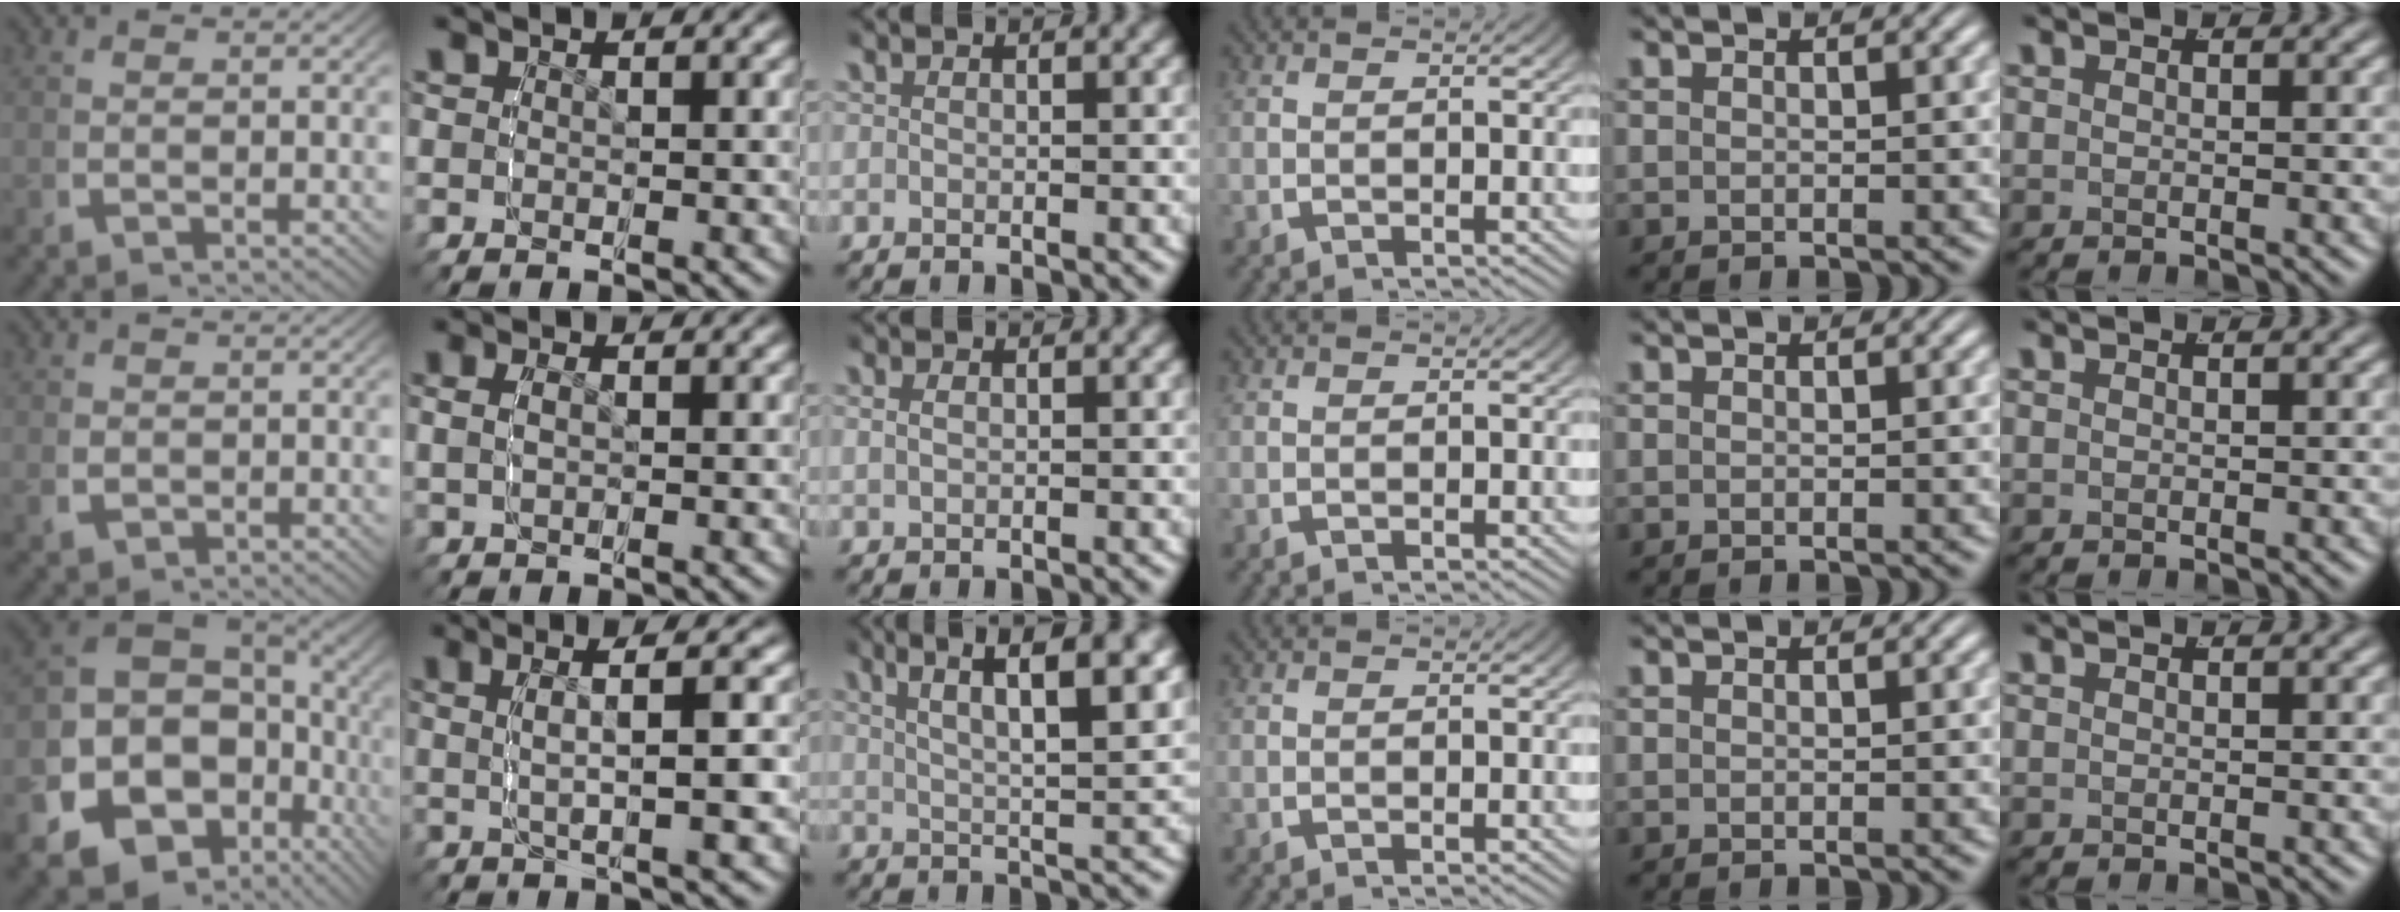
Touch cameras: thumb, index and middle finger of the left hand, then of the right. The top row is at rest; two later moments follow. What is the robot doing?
{"motion": "lift_and_place", "object": "sponge"}